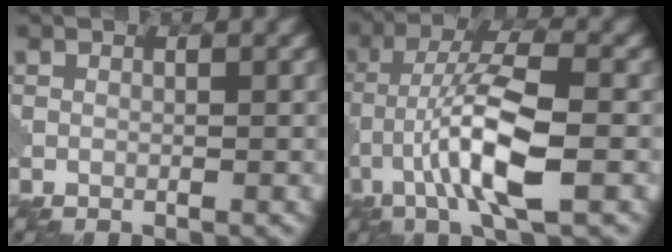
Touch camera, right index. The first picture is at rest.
{"total": 8.2, "force": [-2.5, 1.9, 7.6], "torque": [-0.141, 0.017, -0.053]}